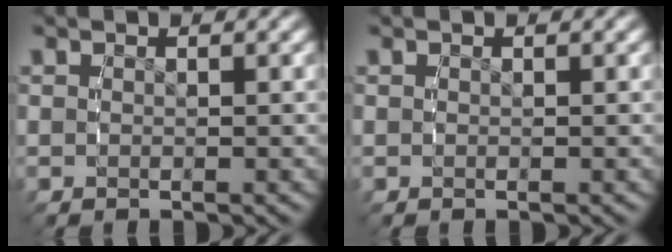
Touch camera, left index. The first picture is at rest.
{"total": 0.0}